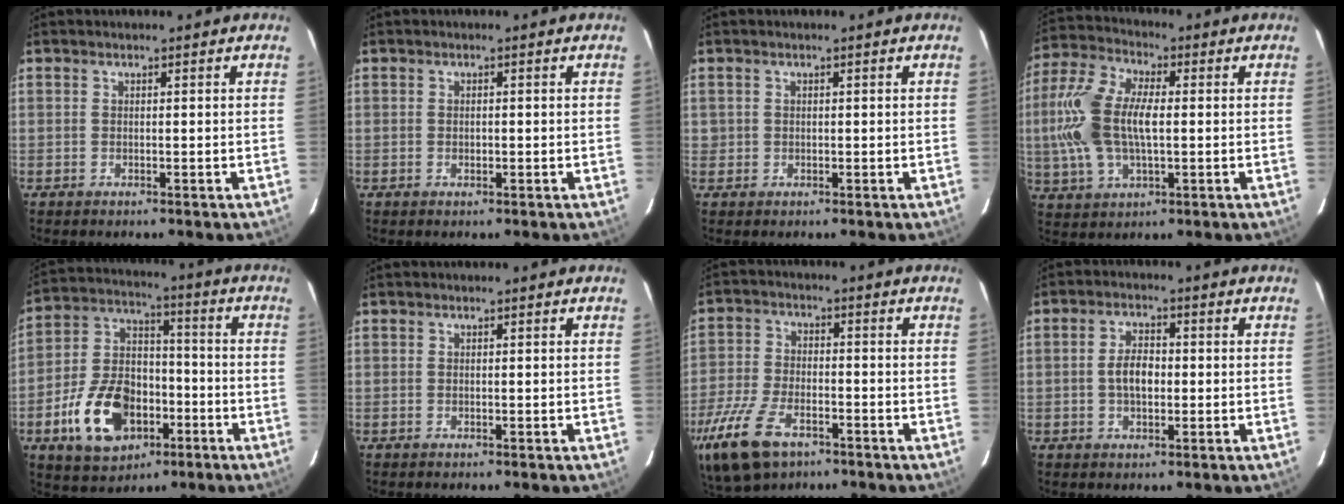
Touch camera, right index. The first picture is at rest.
{"total": 0.8, "force": [-0.2, 0.5, 0.6], "torque": [-0.010, 0.003, -0.001]}
{"total": 0.9, "force": [-0.1, 0.9, 0.0], "torque": [0.001, 0.000, -0.001]}
{"total": 14.5, "force": [0.1, 7.5, 12.5], "torque": [-0.278, 0.016, 0.001]}
{"total": 16.8, "force": [-6.8, 10.9, 10.9], "torque": [-0.238, 0.019, -0.103]}
{"total": 0.0}
{"total": 16.8, "force": [-9.7, 8.8, 10.5], "torque": [-0.262, -0.035, -0.182]}
{"total": 4.7, "force": [-0.4, 2.8, 3.8], "torque": [-0.074, 0.009, -0.005]}